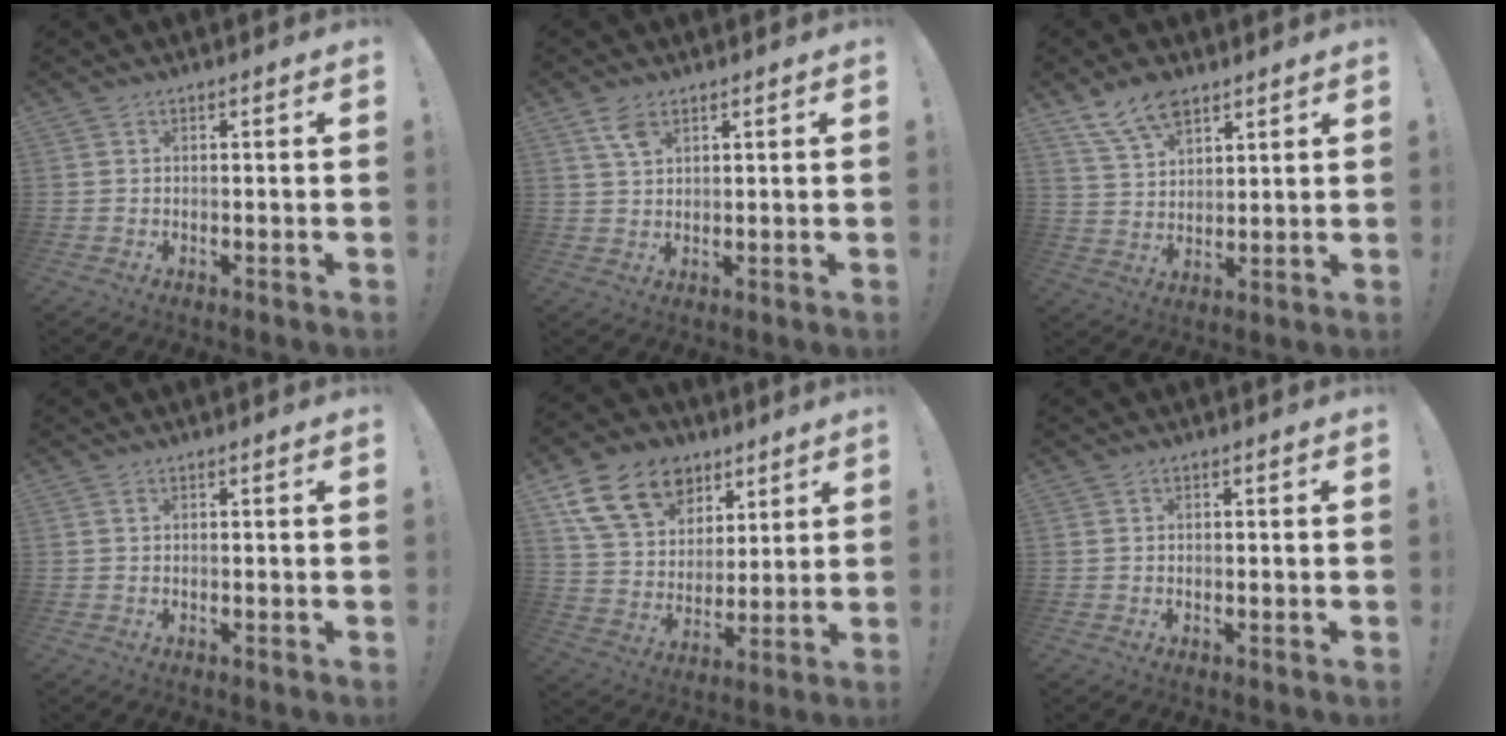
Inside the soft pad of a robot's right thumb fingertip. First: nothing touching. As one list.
[{"total": 4.7, "force": [2.7, 2.3, 3.1], "torque": [-0.057, -0.007, 0.050]}, {"total": 10.1, "force": [7.0, 5.3, 4.9], "torque": [-0.098, -0.029, 0.137]}, {"total": 0.6, "force": [0.2, 0.1, 0.5], "torque": [-0.019, 0.004, 0.005]}, {"total": 18.0, "force": [9.5, 12.9, 8.3], "torque": [-0.141, -0.036, 0.190]}, {"total": 0.0}]